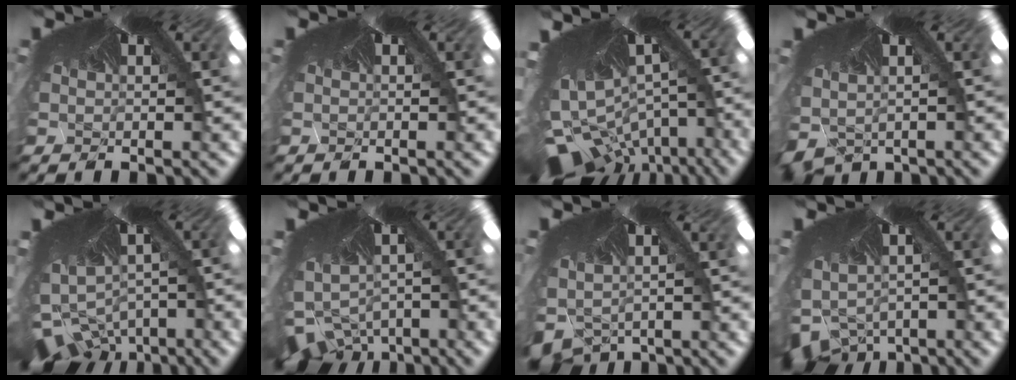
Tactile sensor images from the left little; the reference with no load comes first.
{"total": 0.0}
{"total": 7.9, "force": [-7.7, 1.6, 0.5], "torque": [-0.018, -0.095, -0.083]}
{"total": 3.9, "force": [-3.8, -0.3, -1.0], "torque": [-0.008, -0.048, -0.030]}
{"total": 7.6, "force": [-7.5, 1.2, -0.2], "torque": [0.015, -0.084, -0.086]}
{"total": 7.6, "force": [-7.6, 0.7, -0.8], "torque": [0.016, -0.094, -0.084]}
{"total": 5.7, "force": [-5.5, -0.3, -1.5], "torque": [0.000, -0.064, -0.058]}
{"total": 7.1, "force": [-7.0, 0.2, -1.3], "torque": [-0.001, -0.088, -0.079]}